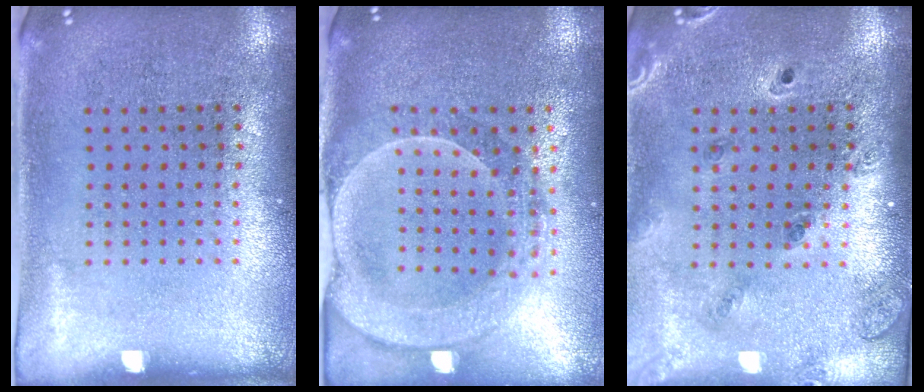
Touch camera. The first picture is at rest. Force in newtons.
{"total": 2.2, "press": 2.1, "slide": 0.8}
{"total": 1.4, "press": 1.3, "slide": 0.2}